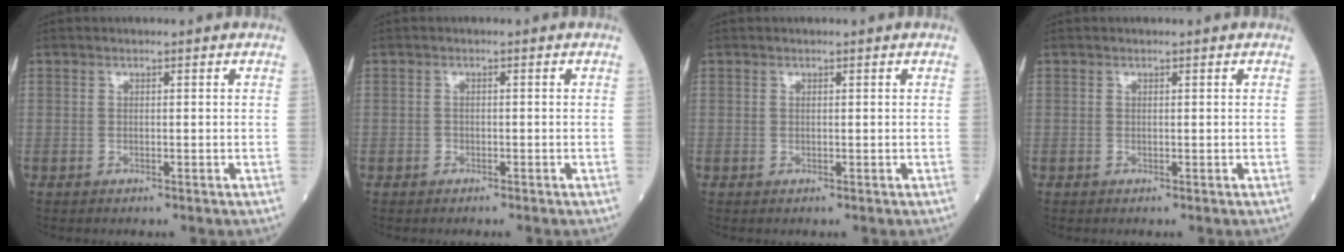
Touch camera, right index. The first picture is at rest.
{"total": 0.7, "force": [-0.6, 0.4, 0.1], "torque": [-0.004, 0.002, -0.010]}
{"total": 0.0}
{"total": 0.0}